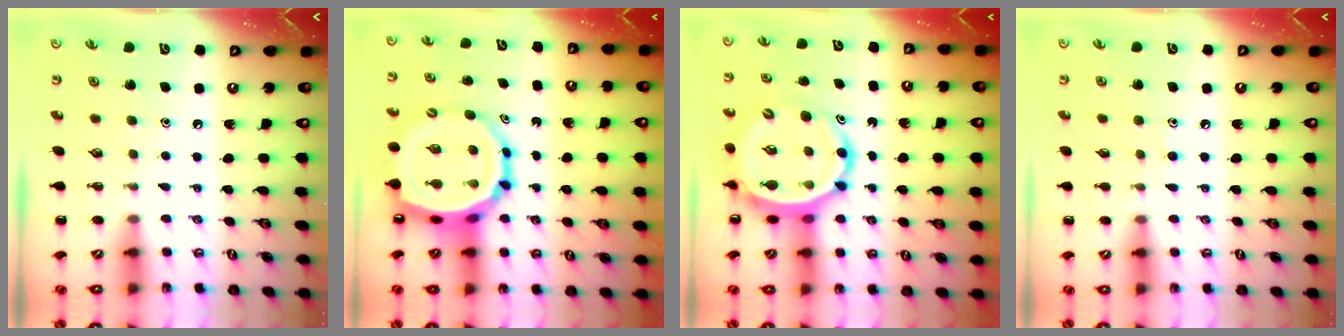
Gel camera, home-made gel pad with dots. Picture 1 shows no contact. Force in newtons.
{"total": 13.1, "press": 12.6, "slide": 3.5}
{"total": 10.1, "press": 9.5, "slide": 3.3}
{"total": 6.0, "press": 5.7, "slide": 2.0}